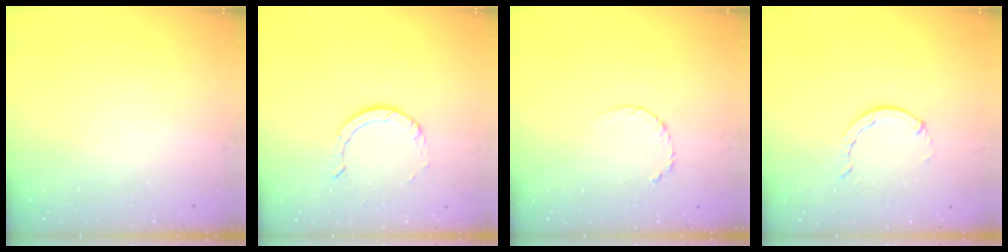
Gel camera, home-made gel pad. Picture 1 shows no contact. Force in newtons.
{"total": 3.5, "press": 3.5, "slide": 0.4}
{"total": 3.3, "press": 3.3, "slide": 0.3}
{"total": 1.3, "press": 1.2, "slide": 0.3}